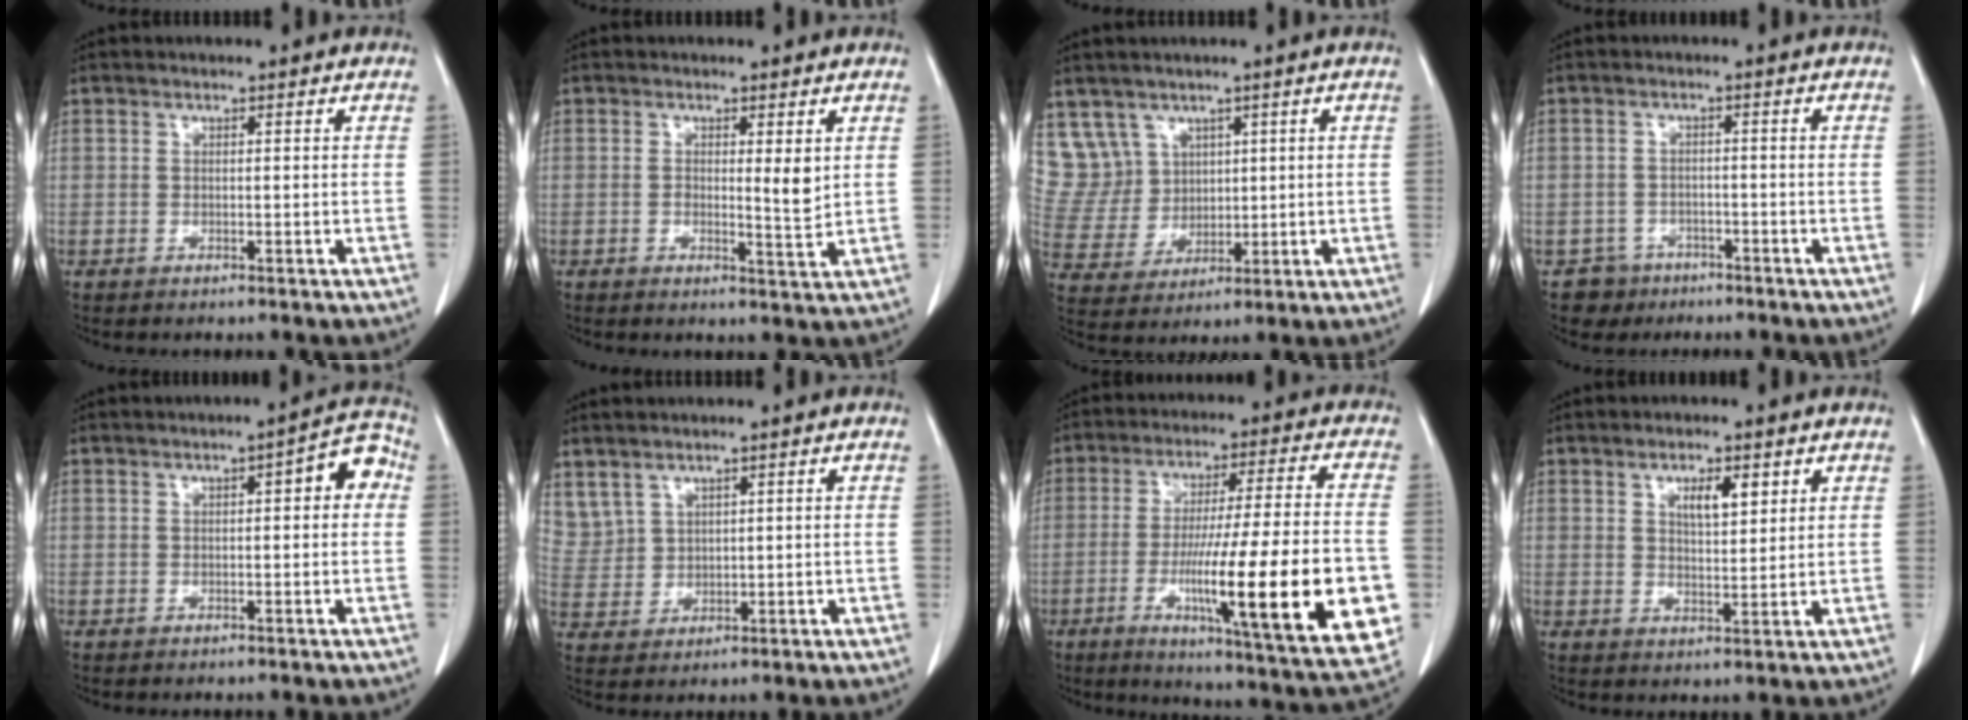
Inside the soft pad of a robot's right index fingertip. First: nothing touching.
{"total": 3.3, "force": [0.7, 0.6, 3.2], "torque": [-0.047, -0.008, 0.010]}
{"total": 8.2, "force": [4.9, 6.6, 0.2], "torque": [-0.011, 0.024, 0.114]}
{"total": 4.7, "force": [-3.0, 3.6, -0.6], "torque": [0.014, 0.013, -0.048]}
{"total": 5.1, "force": [1.0, 1.4, 4.9], "torque": [-0.054, 0.025, 0.008]}
{"total": 6.1, "force": [4.2, 4.3, 1.3], "torque": [-0.043, 0.012, 0.105]}
{"total": 24.7, "force": [-6.3, 1.3, 23.8], "torque": [-0.308, -0.027, -0.092]}
{"total": 4.6, "force": [2.3, 1.5, 3.7], "torque": [-0.065, 0.000, 0.041]}